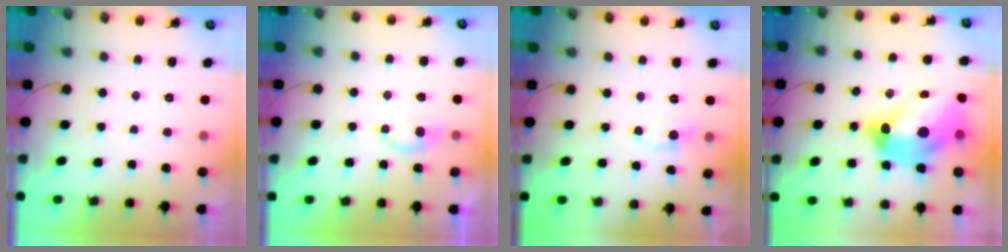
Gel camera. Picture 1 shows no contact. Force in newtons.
{"total": 4.5, "press": 4.5, "slide": 0.5}
{"total": 5.6, "press": 5.5, "slide": 0.7}
{"total": 19.2, "press": 19.1, "slide": 1.9}